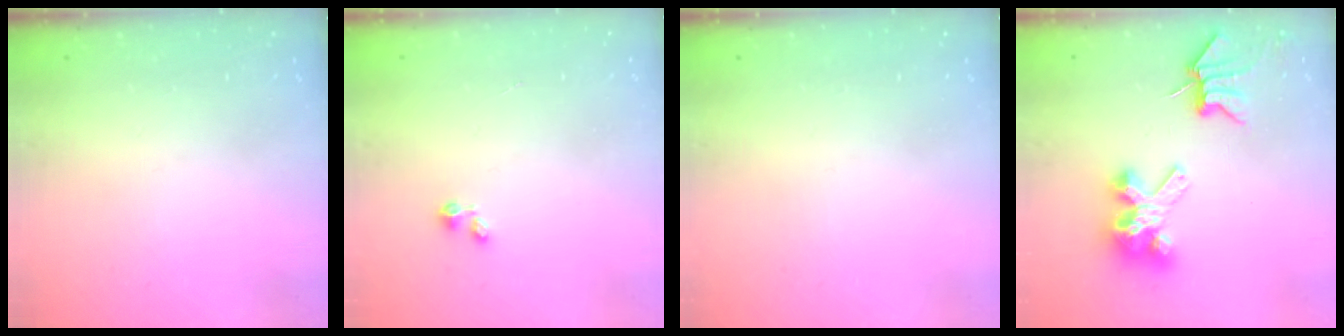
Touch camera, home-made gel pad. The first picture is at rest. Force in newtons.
{"total": 0.0}
{"total": 0.0}
{"total": 8.1, "press": 8.1, "slide": 0.6}